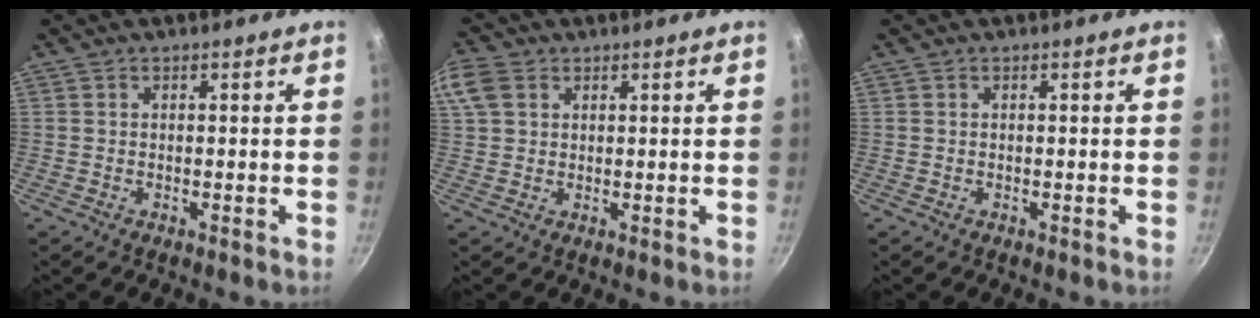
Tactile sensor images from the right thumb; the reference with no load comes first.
{"total": 6.3, "force": [2.6, 4.6, 3.4], "torque": [-0.068, 0.007, 0.048]}
{"total": 0.0}